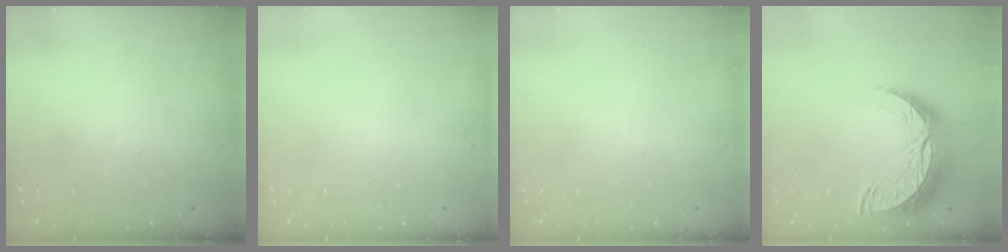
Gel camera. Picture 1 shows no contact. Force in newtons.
{"total": 0.0}
{"total": 0.0}
{"total": 12.4, "press": 12.4, "slide": 0.9}